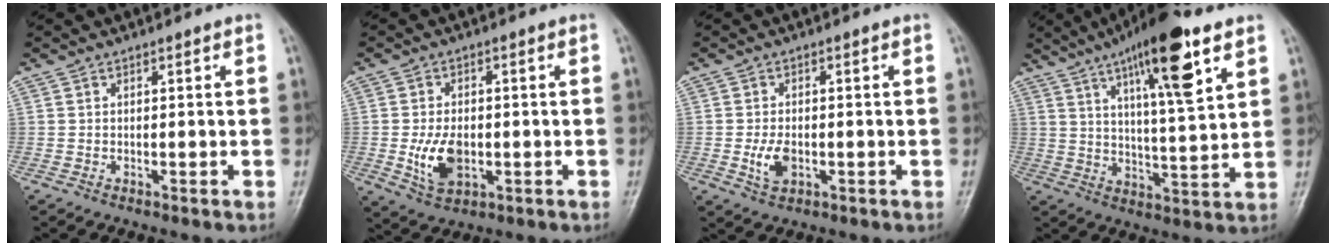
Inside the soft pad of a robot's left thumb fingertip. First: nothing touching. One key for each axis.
{"total": 8.0, "fx": -1.4, "fy": 5.1, "fz": 6.1, "tx": -0.100, "ty": -0.003, "tz": -0.017}
{"total": 4.5, "fx": -1.0, "fy": 2.8, "fz": 3.4, "tx": -0.065, "ty": 0.000, "tz": -0.016}
{"total": 16.6, "fx": 8.6, "fy": 3.6, "fz": 13.7, "tx": -0.209, "ty": -0.031, "tz": 0.139}